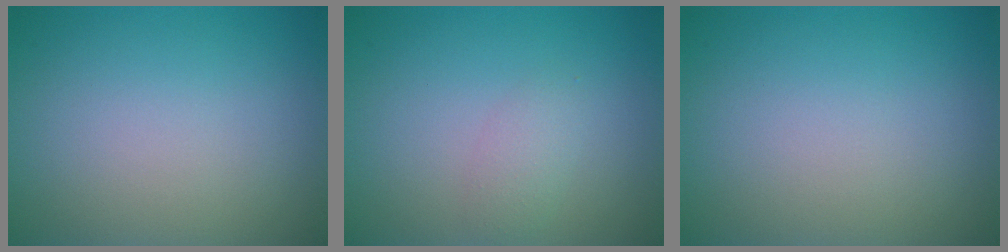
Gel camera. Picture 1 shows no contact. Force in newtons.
{"total": 1.5, "press": 1.5, "slide": 0.1}
{"total": 0.0}